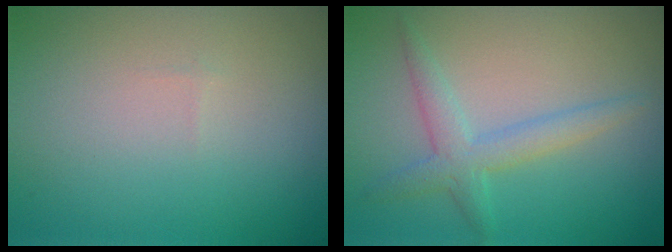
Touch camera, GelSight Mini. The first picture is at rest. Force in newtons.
{"total": 2.7, "press": 2.7, "slide": 0.0}